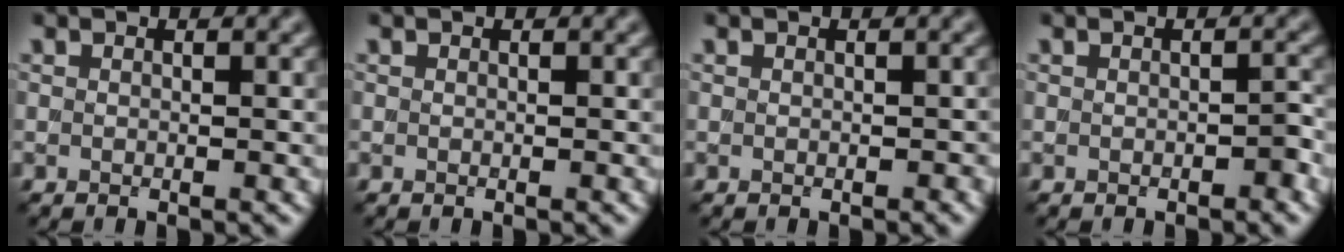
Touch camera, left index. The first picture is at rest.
{"total": 0.0}
{"total": 0.5, "force": [-0.1, 0.5, 0.2], "torque": [-0.003, -0.004, -0.001]}
{"total": 0.9, "force": [-0.4, 0.4, 0.7], "torque": [-0.010, 0.001, -0.003]}